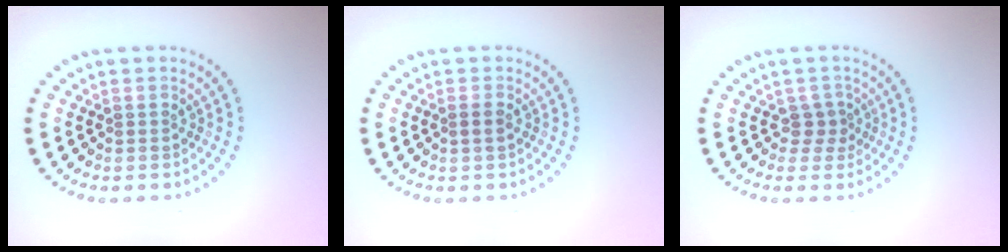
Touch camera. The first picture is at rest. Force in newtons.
{"total": 0.9, "press": 0.8, "slide": 0.4}
{"total": 1.7, "press": 1.1, "slide": 1.3}